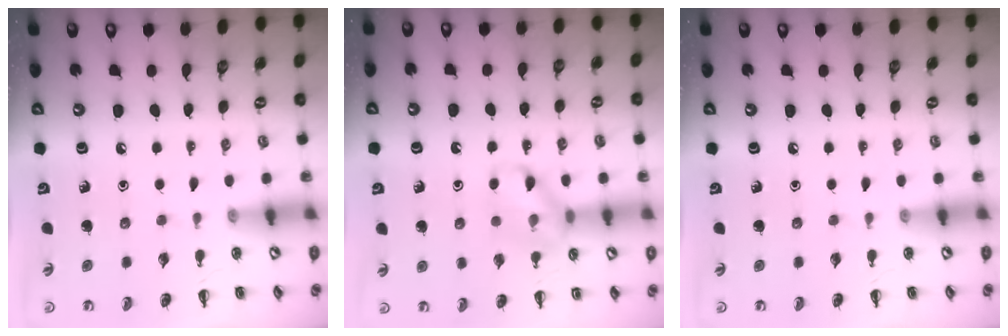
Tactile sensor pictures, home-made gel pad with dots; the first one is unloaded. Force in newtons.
{"total": 11.8, "press": 11.7, "slide": 1.1}
{"total": 0.0}